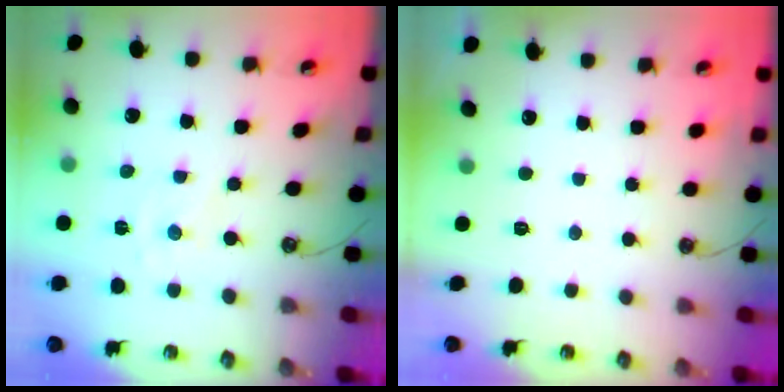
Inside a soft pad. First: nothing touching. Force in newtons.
{"total": 0.0}